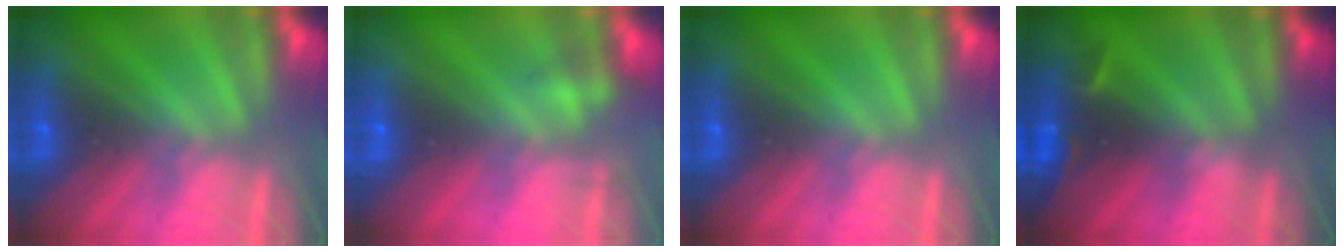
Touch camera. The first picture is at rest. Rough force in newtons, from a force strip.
{"total": 2.1}
{"total": 0.0}
{"total": 3.4}